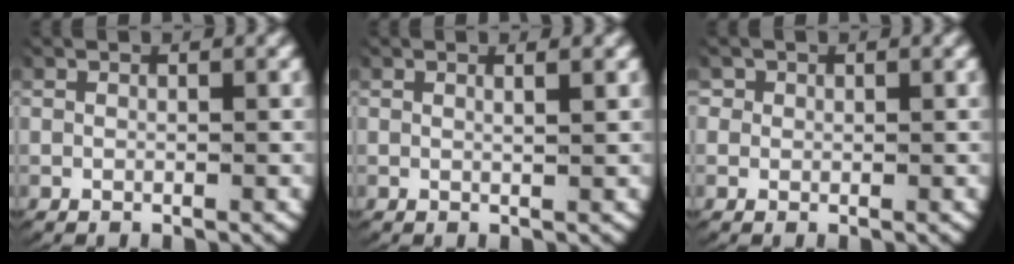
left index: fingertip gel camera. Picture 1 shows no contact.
{"total": 1.0, "force": [0.6, -0.3, 0.7], "torque": [-0.015, -0.007, 0.013]}
{"total": 1.6, "force": [0.6, 1.5, 0.4], "torque": [-0.013, -0.004, 0.009]}